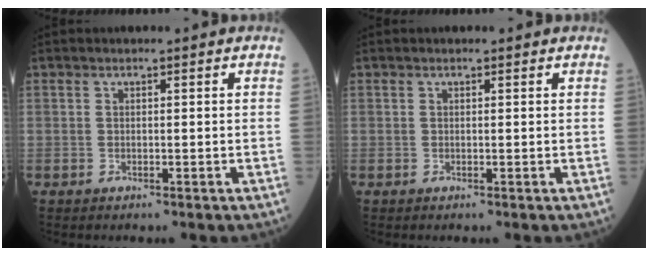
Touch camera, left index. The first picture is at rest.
{"total": 0.0}